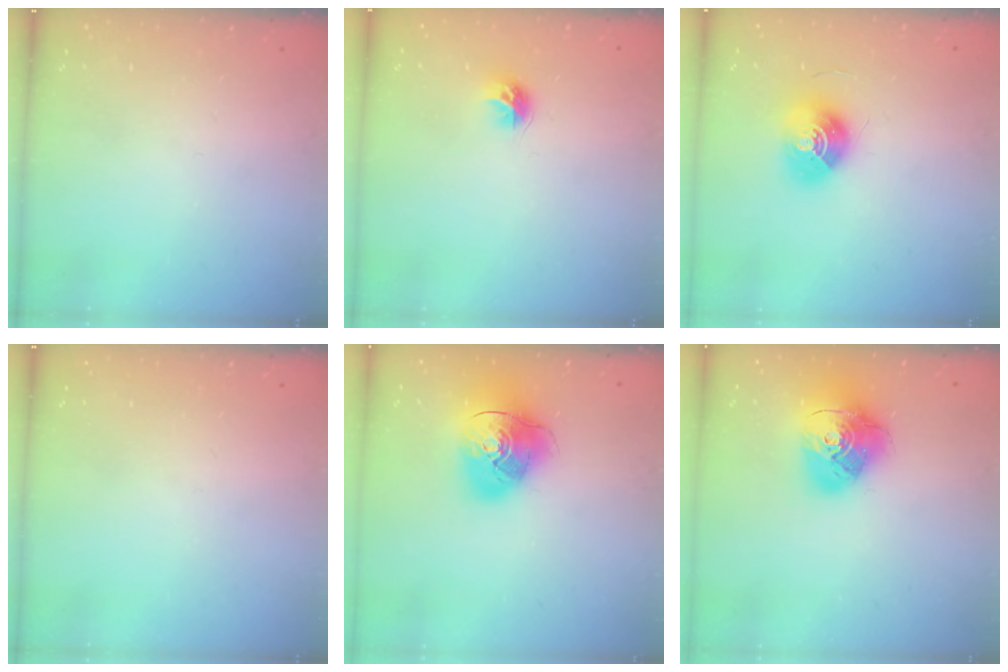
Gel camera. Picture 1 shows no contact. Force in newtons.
{"total": 6.8, "press": 6.8, "slide": 0.4}
{"total": 11.2, "press": 11.2, "slide": 0.5}
{"total": 0.0}
{"total": 14.8, "press": 14.6, "slide": 2.1}
{"total": 16.7, "press": 16.6, "slide": 2.2}